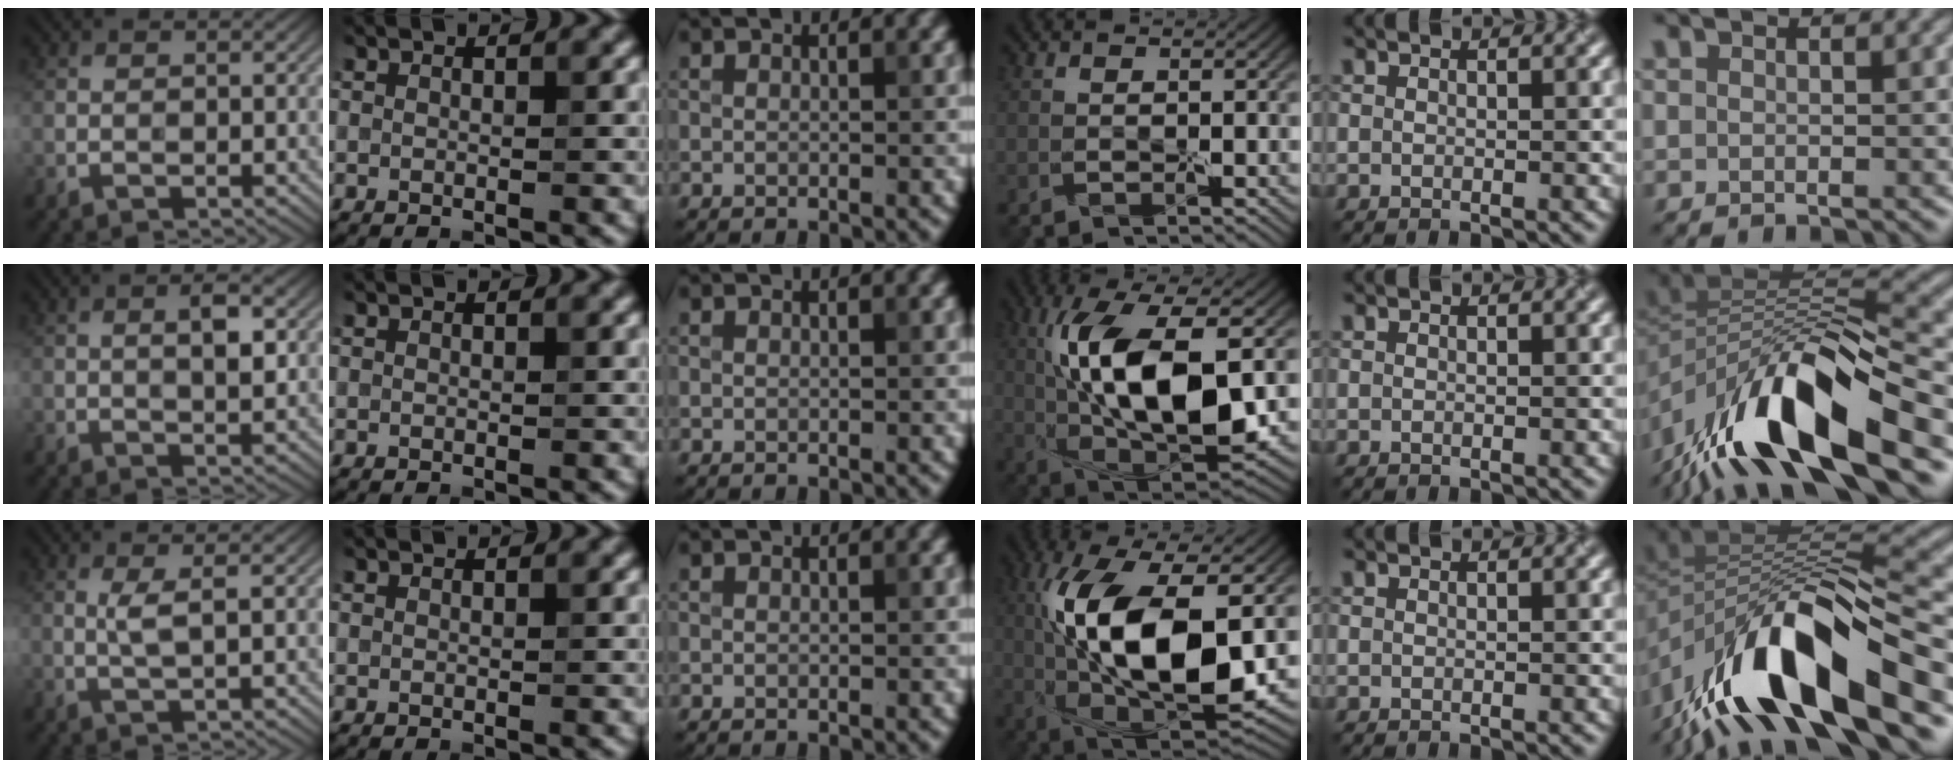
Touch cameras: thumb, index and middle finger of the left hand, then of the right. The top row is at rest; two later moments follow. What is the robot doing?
{"motion": "peel", "object": "sticky note"}